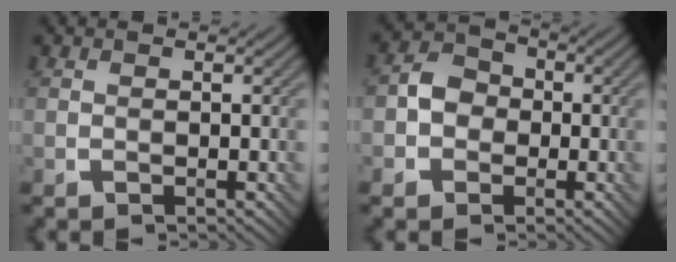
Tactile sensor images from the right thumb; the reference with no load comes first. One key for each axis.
{"total": 4.2, "fx": -0.9, "fy": 3.6, "fz": 1.9, "tx": -0.035, "ty": 0.009, "tz": -0.024}